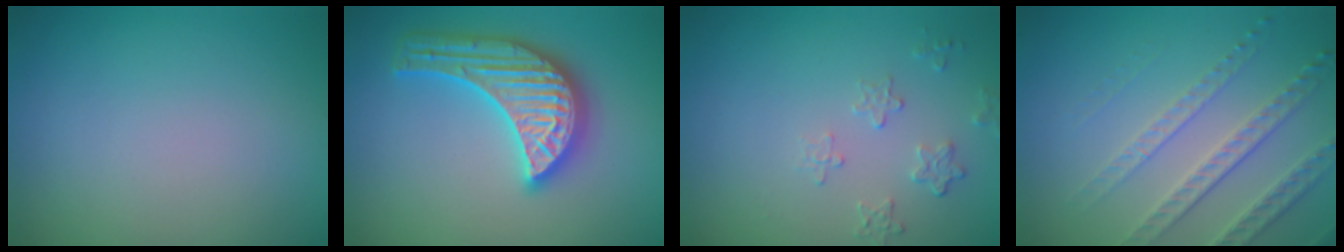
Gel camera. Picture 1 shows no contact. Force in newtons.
{"total": 5.6, "press": 5.6, "slide": 0.7}
{"total": 1.6, "press": 0.9, "slide": 1.4}
{"total": 3.5, "press": 3.1, "slide": 1.7}